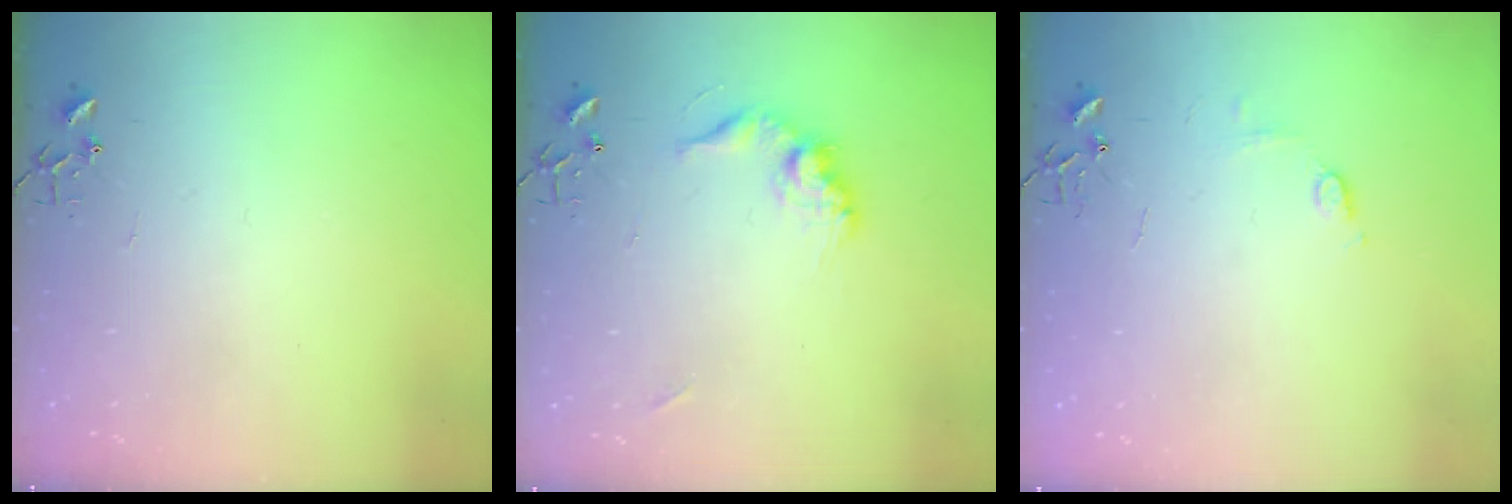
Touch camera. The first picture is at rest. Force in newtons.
{"total": 12.6, "press": 12.6, "slide": 0.7}
{"total": 5.7, "press": 5.6, "slide": 0.8}